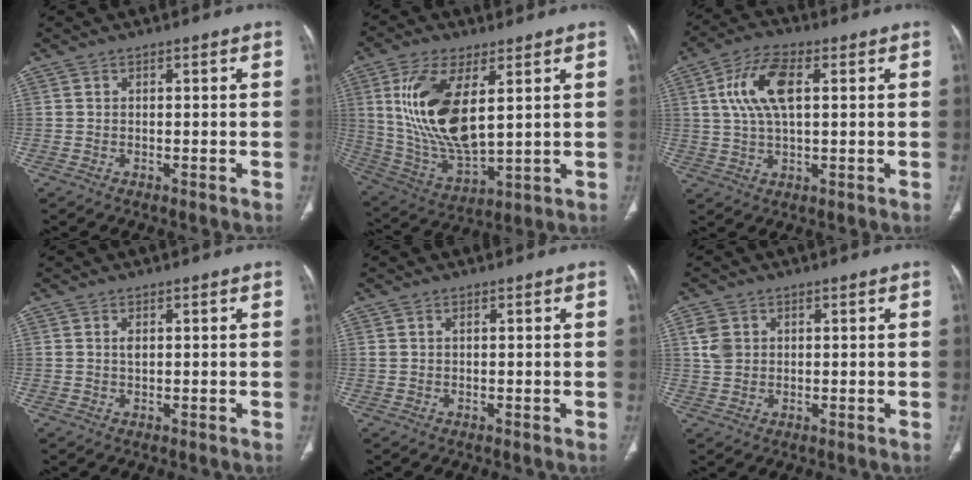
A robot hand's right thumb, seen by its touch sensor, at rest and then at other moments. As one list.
[{"total": 17.8, "force": [4.6, 7.7, 15.3], "torque": [-0.305, -0.026, 0.102]}, {"total": 10.3, "force": [2.5, 4.8, 8.8], "torque": [-0.181, 0.009, 0.046]}, {"total": 1.3, "force": [0.4, 0.6, 1.0], "torque": [-0.018, 0.000, 0.009]}, {"total": 0.8, "force": [0.4, 0.4, 0.6], "torque": [-0.018, 0.010, 0.011]}, {"total": 3.9, "force": [1.2, 3.1, 2.0], "torque": [-0.033, 0.001, 0.028]}]